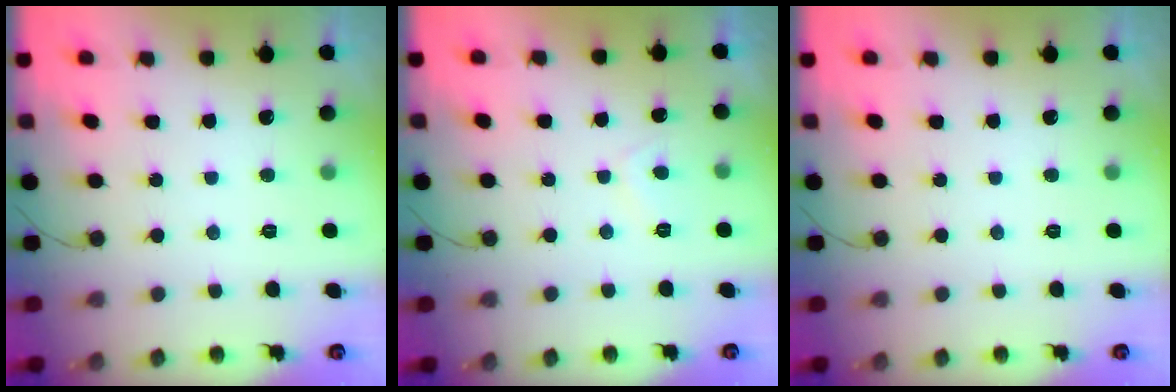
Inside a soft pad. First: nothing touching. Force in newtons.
{"total": 2.4, "press": 2.3, "slide": 0.5}
{"total": 0.0}